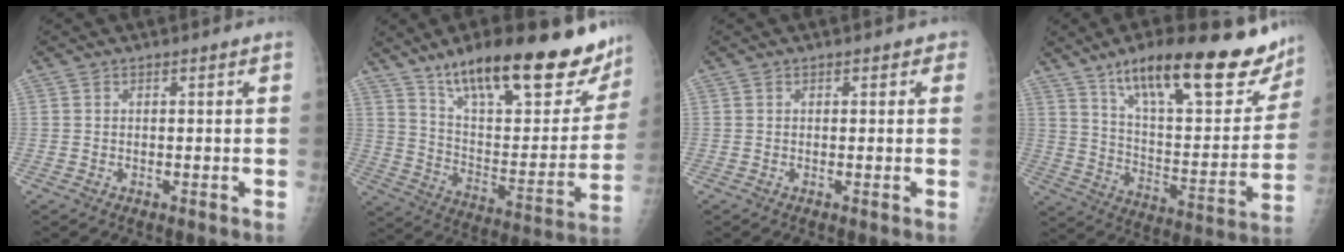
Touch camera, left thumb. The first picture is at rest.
{"total": 29.2, "force": [21.2, 9.3, 17.8], "torque": [-0.225, -0.076, 0.319]}
{"total": 1.3, "force": [0.7, 1.0, 0.6], "torque": [0.012, 0.001, 0.002]}
{"total": 27.8, "force": [19.3, 8.4, 18.1], "torque": [-0.224, -0.069, 0.294]}